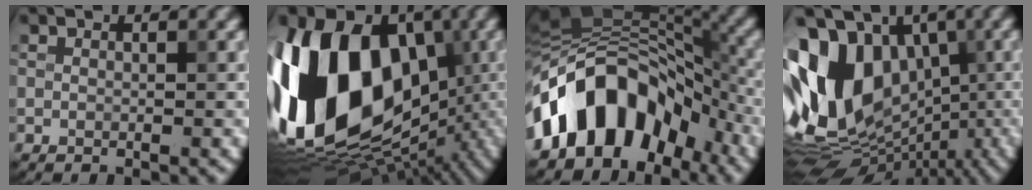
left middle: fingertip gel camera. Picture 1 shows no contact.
{"total": 20.6, "force": [-0.4, 14.1, 15.0], "torque": [-0.300, 0.000, -0.012]}
{"total": 12.2, "force": [-5.7, 7.8, 7.4], "torque": [-0.106, 0.026, -0.116]}
{"total": 15.8, "force": [0.5, 11.3, 11.0], "torque": [-0.205, 0.020, 0.003]}